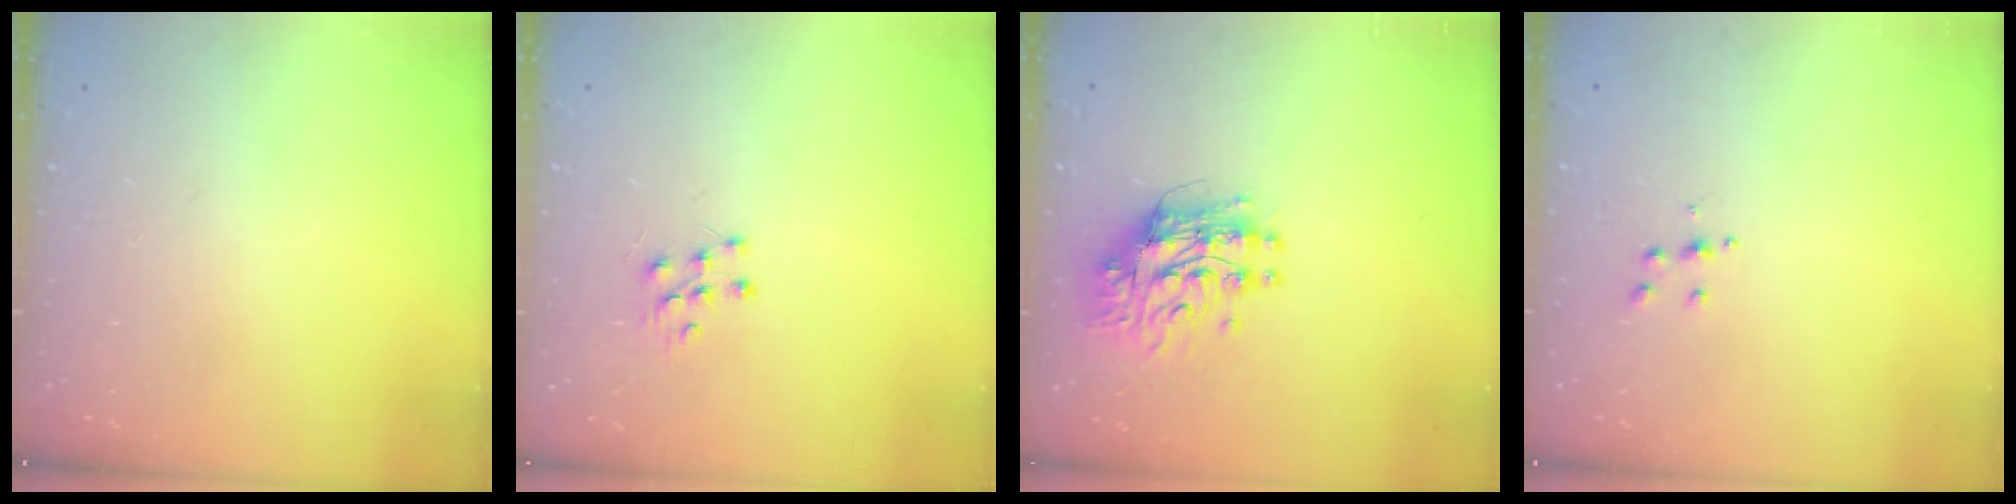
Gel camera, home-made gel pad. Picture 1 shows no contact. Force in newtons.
{"total": 6.3, "press": 6.3, "slide": 0.5}
{"total": 10.4, "press": 10.4, "slide": 0.9}
{"total": 3.6, "press": 3.6, "slide": 0.3}